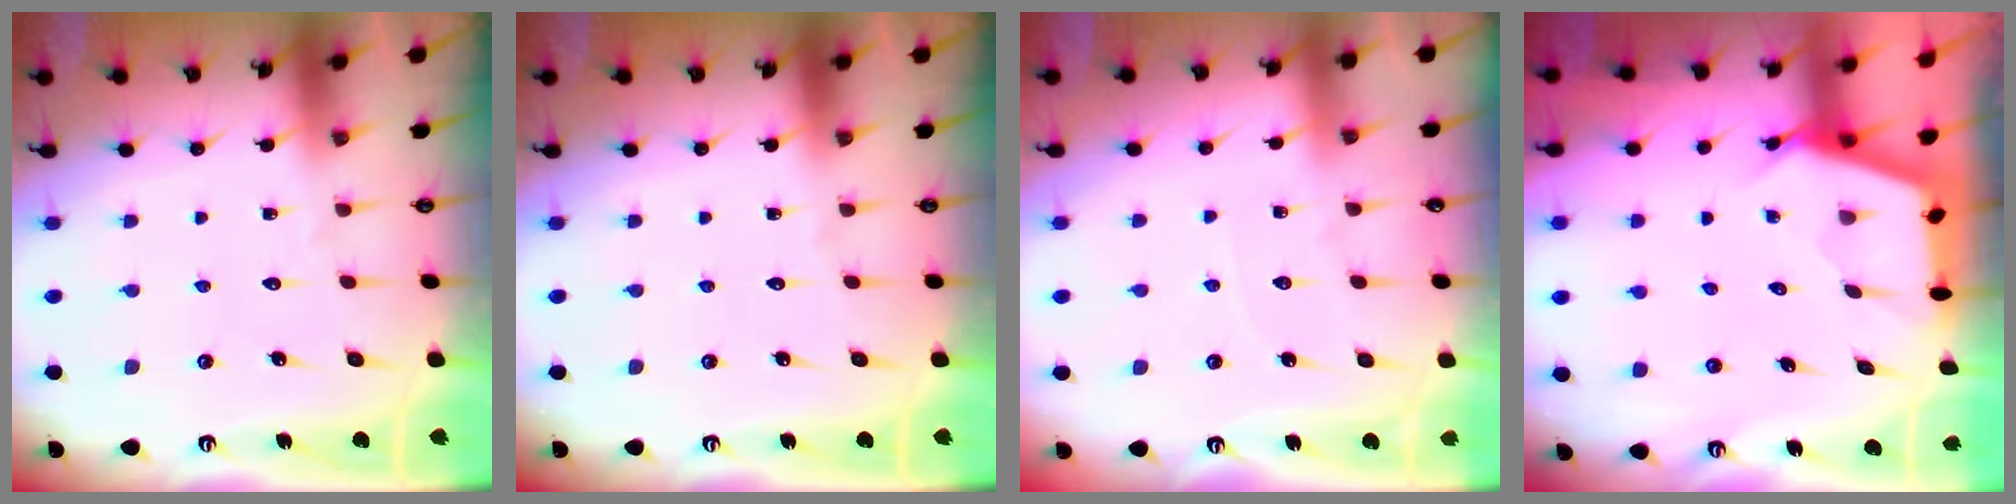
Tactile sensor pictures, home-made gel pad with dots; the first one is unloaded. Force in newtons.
{"total": 0.0}
{"total": 2.7, "press": 2.7, "slide": 0.4}
{"total": 2.6, "press": 2.6, "slide": 0.3}